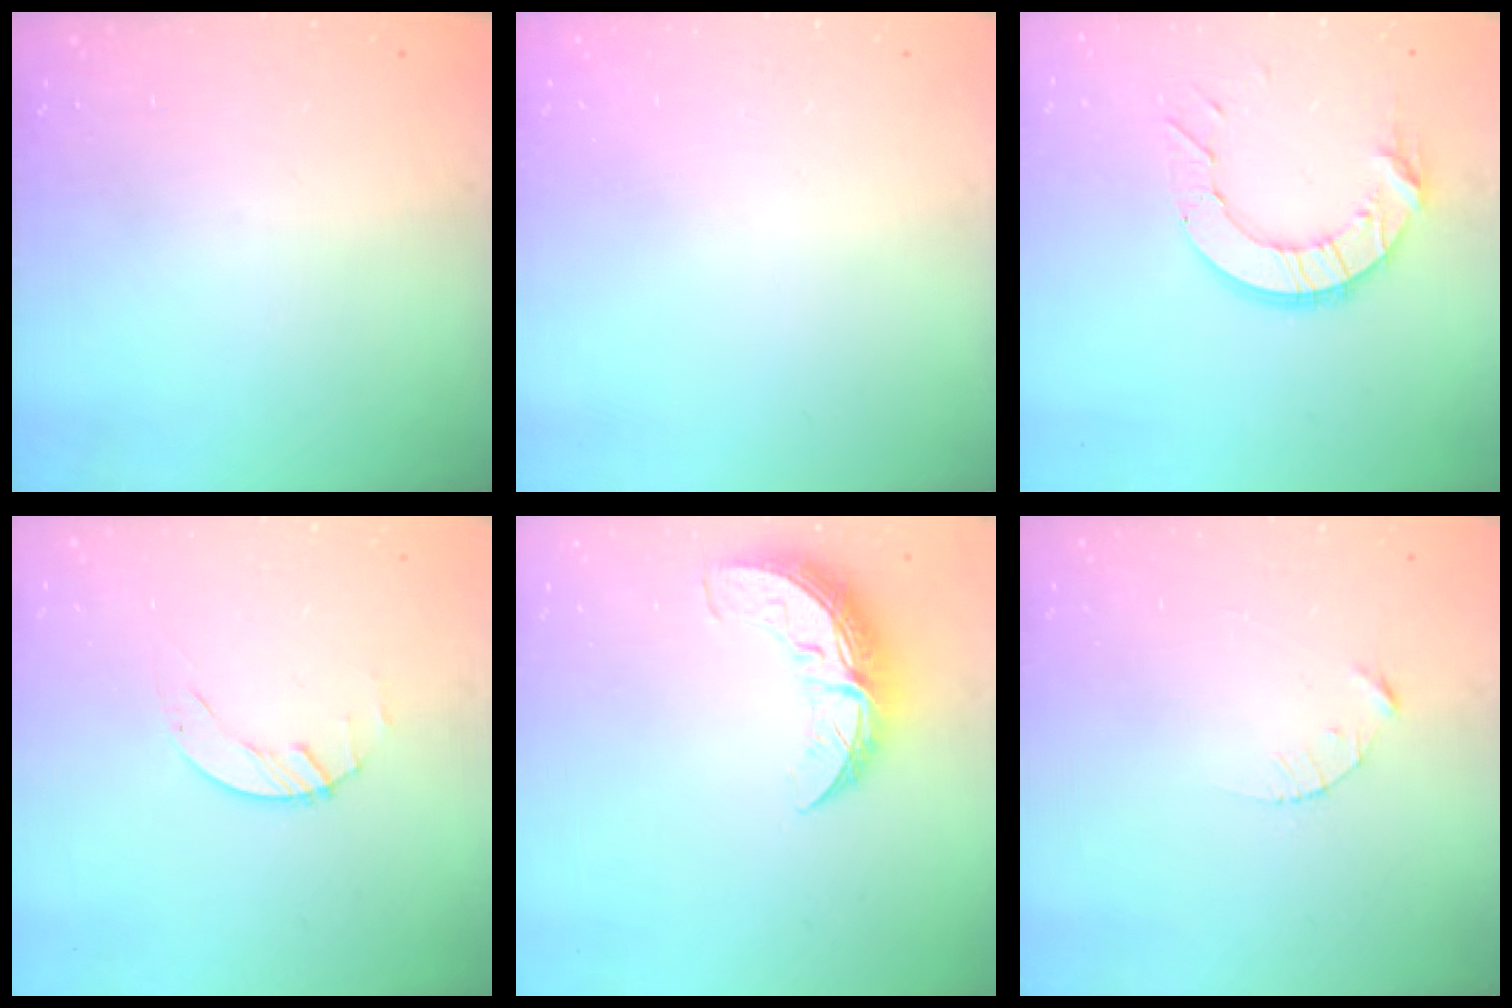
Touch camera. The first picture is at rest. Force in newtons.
{"total": 0.0}
{"total": 10.4, "press": 10.3, "slide": 0.5}
{"total": 0.8, "press": 0.8, "slide": 0.2}
{"total": 11.0, "press": 11.0, "slide": 0.4}
{"total": 2.1, "press": 2.1, "slide": 0.3}